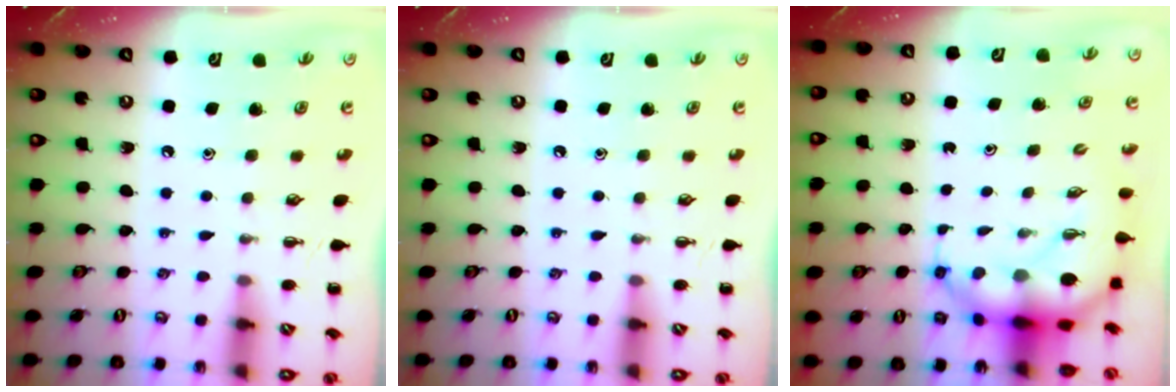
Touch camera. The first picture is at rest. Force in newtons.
{"total": 0.0}
{"total": 8.0, "press": 7.7, "slide": 2.2}